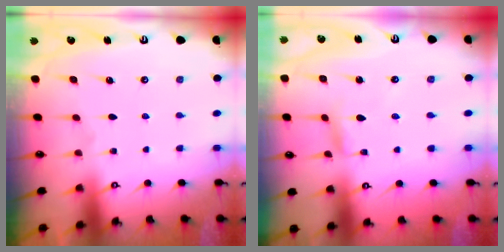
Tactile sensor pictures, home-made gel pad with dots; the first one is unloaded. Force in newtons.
{"total": 2.1, "press": 2.1, "slide": 0.1}